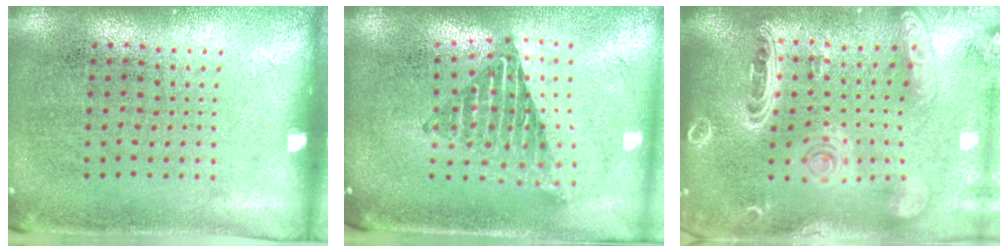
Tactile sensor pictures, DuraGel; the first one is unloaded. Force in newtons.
{"total": 2.1, "press": 1.6, "slide": 1.4}
{"total": 3.3, "press": 2.6, "slide": 1.9}